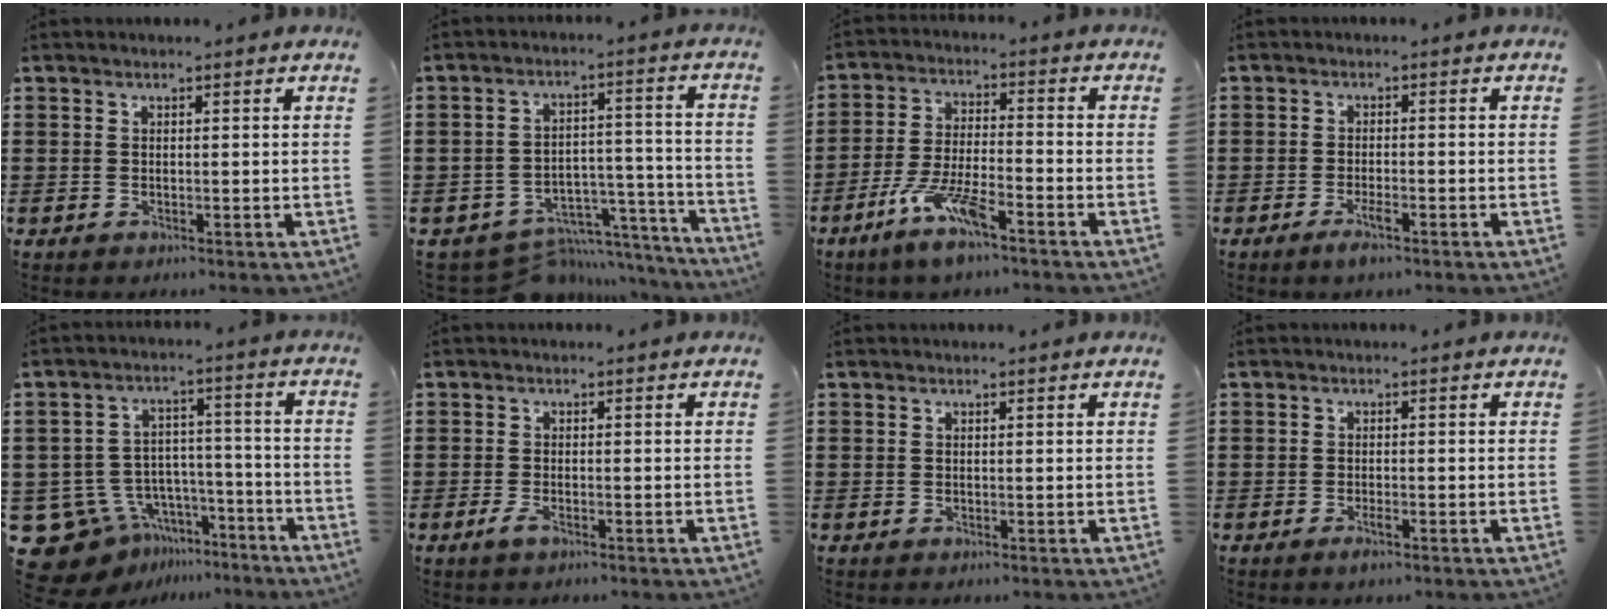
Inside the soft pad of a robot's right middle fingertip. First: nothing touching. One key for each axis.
{"total": 7.5, "fx": -6.6, "fy": 3.1, "fz": 1.8, "tx": -0.034, "ty": 0.023, "tz": -0.118}
{"total": 8.3, "fx": -5.4, "fy": 1.3, "fz": 6.1, "tx": -0.137, "ty": -0.011, "tz": -0.103}
{"total": 2.9, "fx": -1.7, "fy": 0.6, "fz": 2.2, "tx": -0.044, "ty": -0.003, "tz": -0.032}
{"total": 9.6, "fx": -6.5, "fy": 6.9, "fz": 1.6, "tx": -0.062, "ty": 0.027, "tz": -0.117}
{"total": 1.9, "fx": -1.1, "fy": 0.6, "fz": 1.4, "tx": -0.041, "ty": -0.004, "tz": -0.026}
{"total": 0.0}
{"total": 1.6, "fx": -1.0, "fy": 0.3, "fz": 1.2, "tx": -0.031, "ty": -0.009, "tz": -0.018}